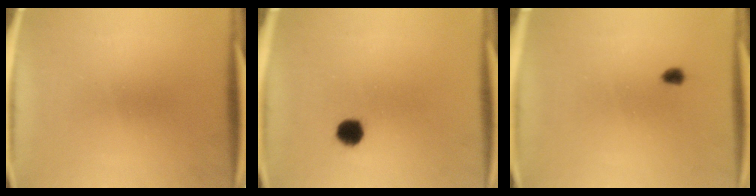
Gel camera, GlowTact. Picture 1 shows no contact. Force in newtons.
{"total": 4.0}
{"total": 1.7}